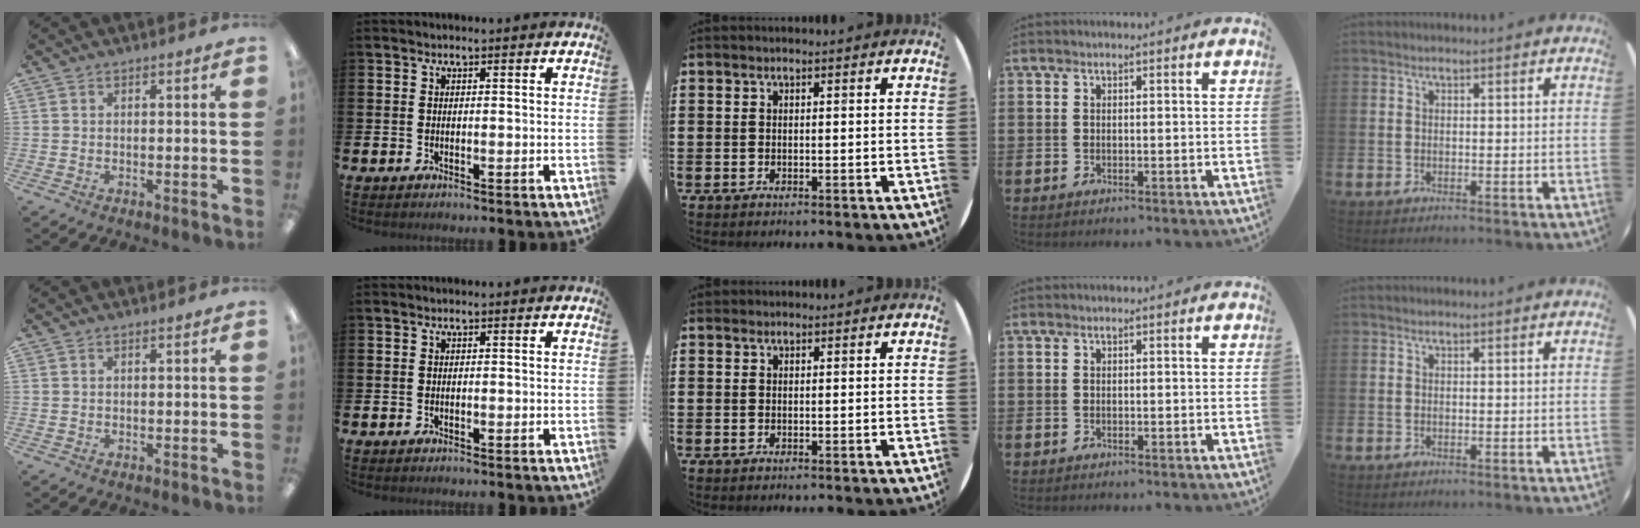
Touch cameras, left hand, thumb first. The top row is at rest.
{}